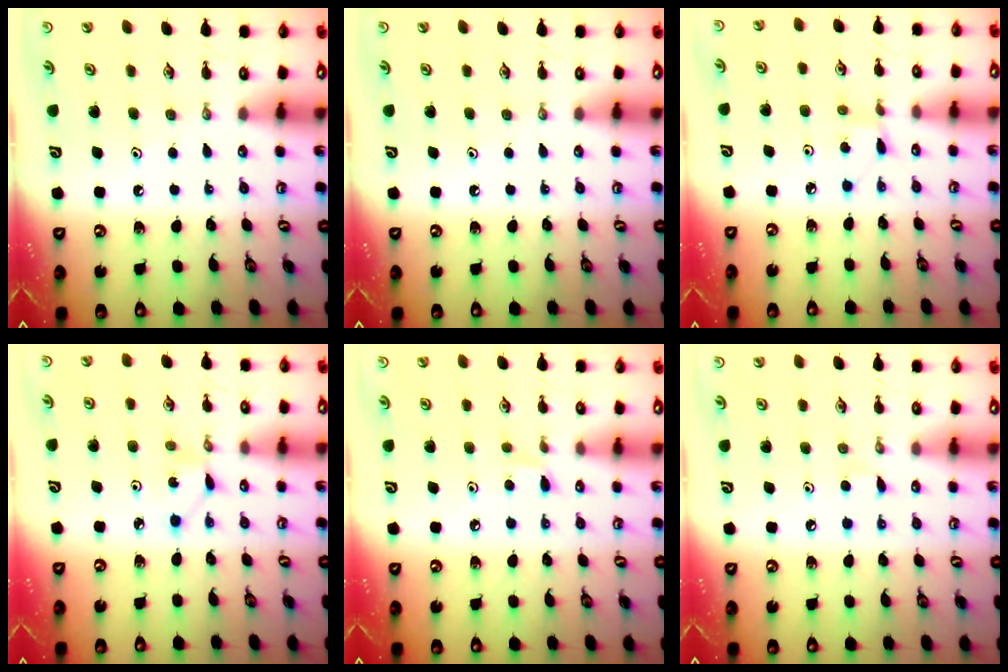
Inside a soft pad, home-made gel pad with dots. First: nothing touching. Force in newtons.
{"total": 0.0}
{"total": 3.0, "press": 3.0, "slide": 0.4}
{"total": 2.0, "press": 2.0, "slide": 0.3}
{"total": 3.9, "press": 3.8, "slide": 0.5}
{"total": 2.7, "press": 2.7, "slide": 0.4}